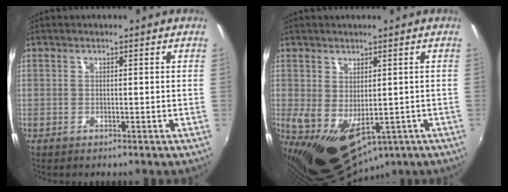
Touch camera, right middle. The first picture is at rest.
{"total": 9.3, "force": [-1.5, 5.6, 7.3], "torque": [-0.127, -0.038, -0.009]}